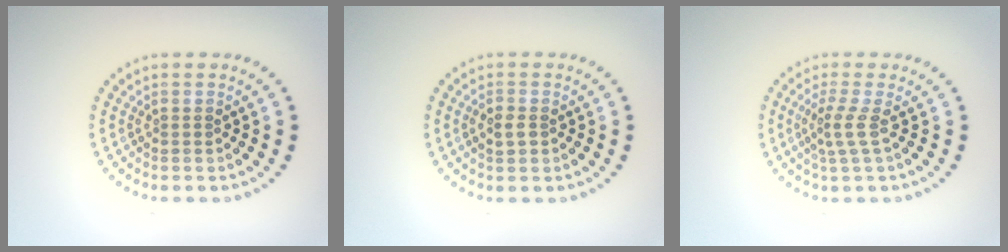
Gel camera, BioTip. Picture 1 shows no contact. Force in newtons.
{"total": 1.3, "press": 1.3, "slide": 0.1}
{"total": 2.1, "press": 1.4, "slide": 1.5}